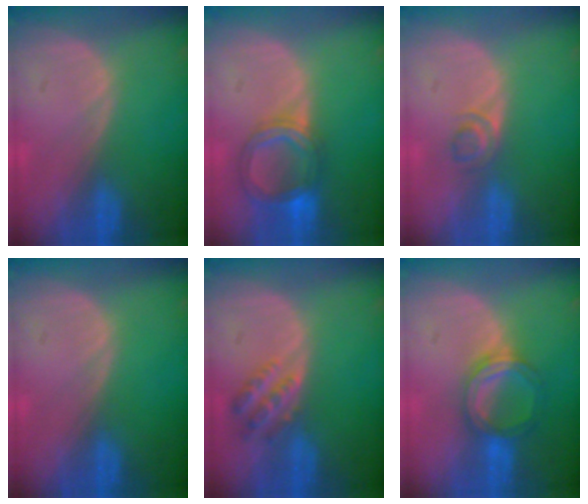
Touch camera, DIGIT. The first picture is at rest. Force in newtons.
{"total": 6.1, "press": 5.9, "slide": 1.4}
{"total": 2.3, "press": 2.1, "slide": 1.0}
{"total": 0.0}
{"total": 4.4, "press": 3.9, "slide": 2.0}
{"total": 5.3, "press": 5.2, "slide": 0.5}